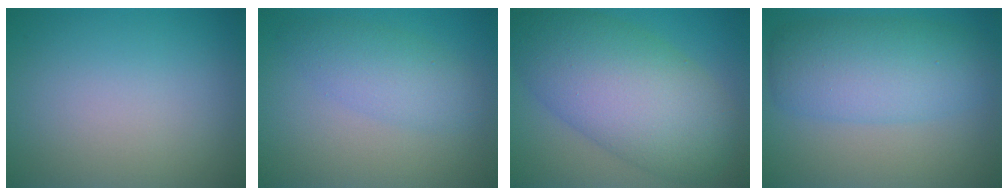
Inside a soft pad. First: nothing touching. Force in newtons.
{"total": 3.4, "press": 3.4, "slide": 0.1}
{"total": 11.4, "press": 11.4, "slide": 0.1}
{"total": 6.7, "press": 6.7, "slide": 0.1}